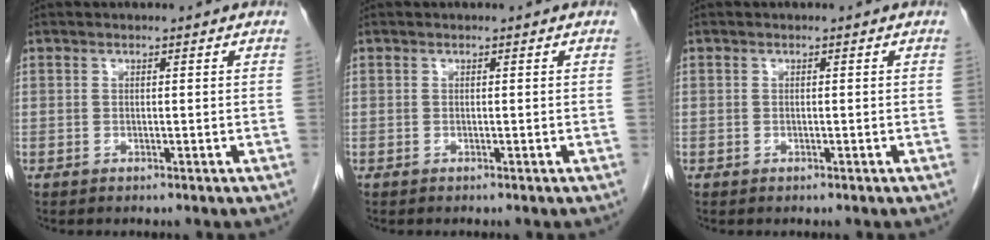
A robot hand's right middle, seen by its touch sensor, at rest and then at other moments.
{"total": 0.0}
{"total": 0.0}